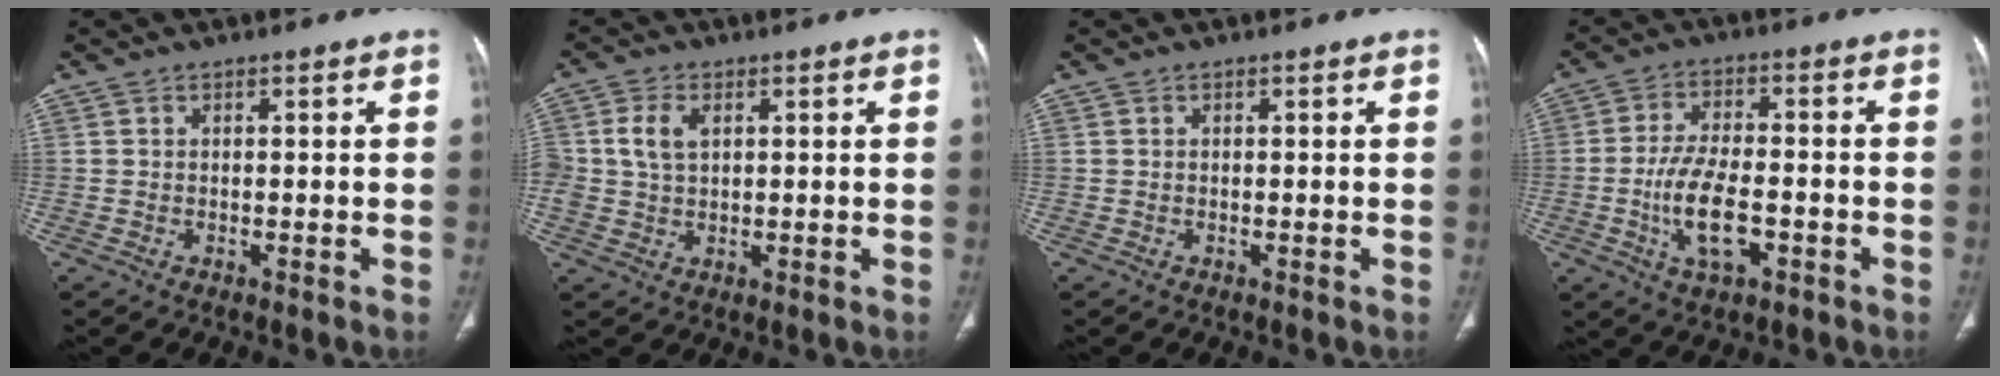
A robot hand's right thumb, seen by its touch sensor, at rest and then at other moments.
{"total": 5.4, "force": [1.3, 3.6, 3.8], "torque": [-0.078, 0.004, 0.028]}
{"total": 0.0}
{"total": 9.9, "force": [-3.0, 4.6, 8.3], "torque": [-0.159, 0.013, -0.052]}